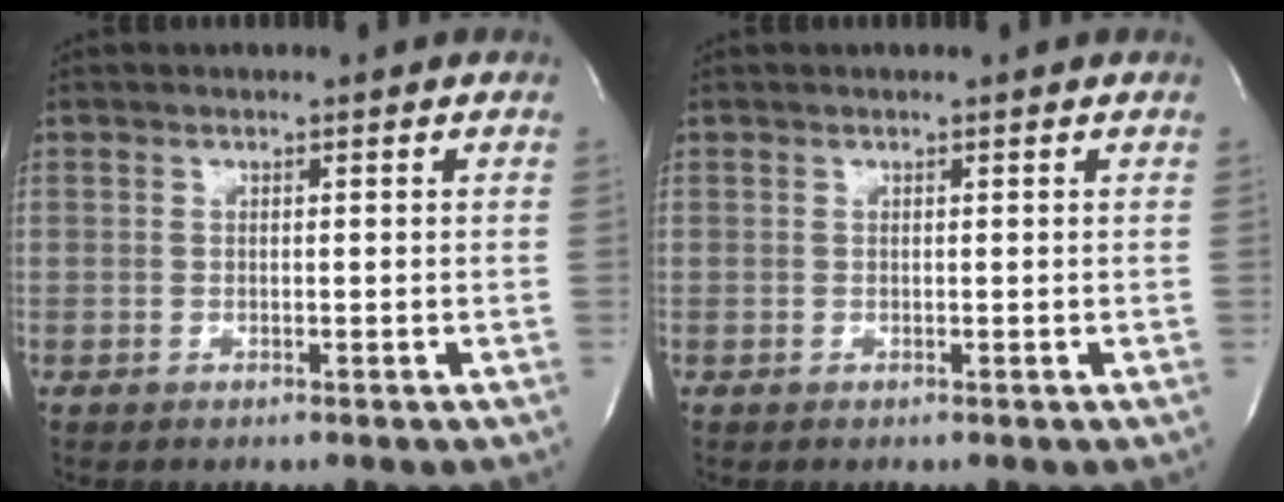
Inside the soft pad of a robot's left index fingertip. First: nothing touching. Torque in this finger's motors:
{"motor_torque": [0.35, -0.12, -0.05, -0.01]}